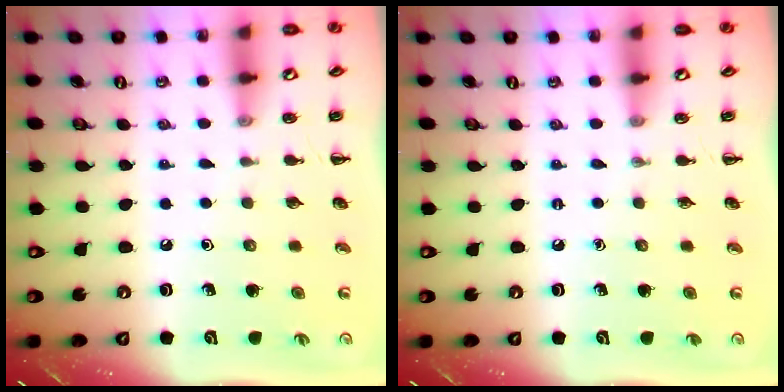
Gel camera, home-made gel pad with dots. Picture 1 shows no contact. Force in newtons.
{"total": 0.0}